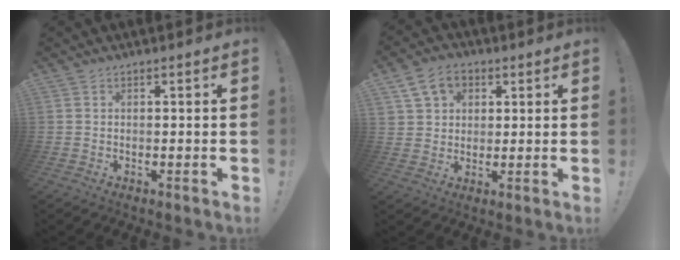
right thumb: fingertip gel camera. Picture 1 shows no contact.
{"total": 9.5, "force": [4.3, 7.3, 4.2], "torque": [-0.067, -0.006, 0.086]}